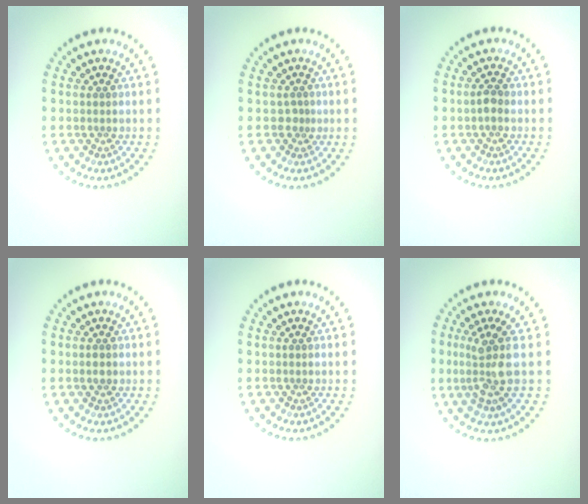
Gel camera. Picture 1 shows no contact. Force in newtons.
{"total": 0.6, "press": 0.3, "slide": 0.5}
{"total": 1.2, "press": 1.2, "slide": 0.1}
{"total": 1.0, "press": 1.0, "slide": 0.1}
{"total": 0.0}
{"total": 3.6, "press": 2.9, "slide": 2.1}